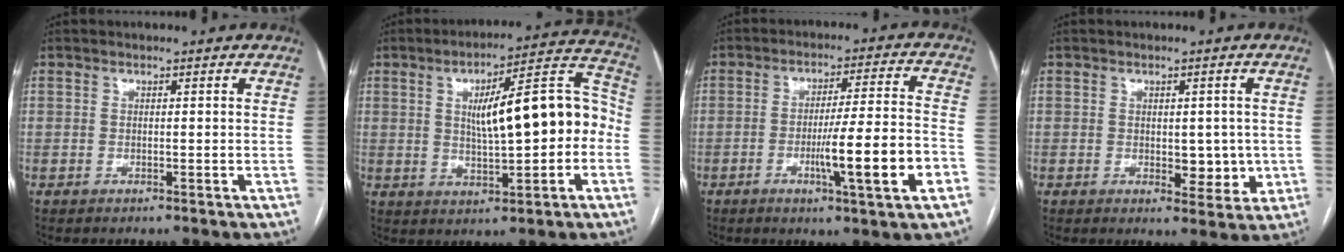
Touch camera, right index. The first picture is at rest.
{"total": 14.9, "force": [0.1, 3.8, 14.4], "torque": [-0.201, 0.044, 0.007]}
{"total": 12.4, "force": [-4.3, -0.2, 11.7], "torque": [-0.185, -0.007, -0.067]}
{"total": 5.1, "force": [-0.4, 2.8, 4.2], "torque": [-0.047, -0.002, 0.004]}